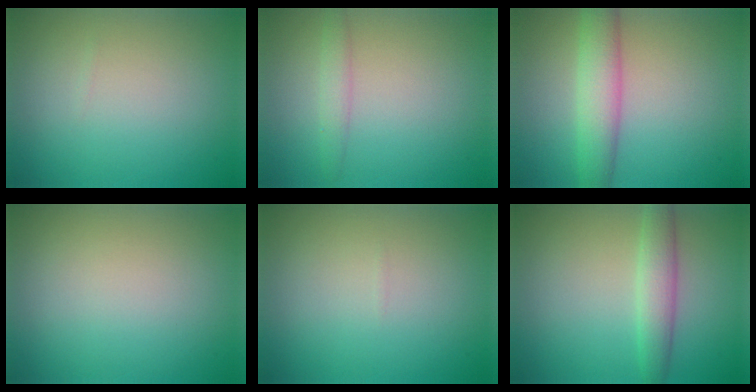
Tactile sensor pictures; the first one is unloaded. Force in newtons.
{"total": 1.6, "press": 1.6, "slide": 0.0}
{"total": 4.4, "press": 4.4, "slide": 0.1}
{"total": 0.0}
{"total": 0.0}
{"total": 3.0, "press": 3.0, "slide": 0.0}